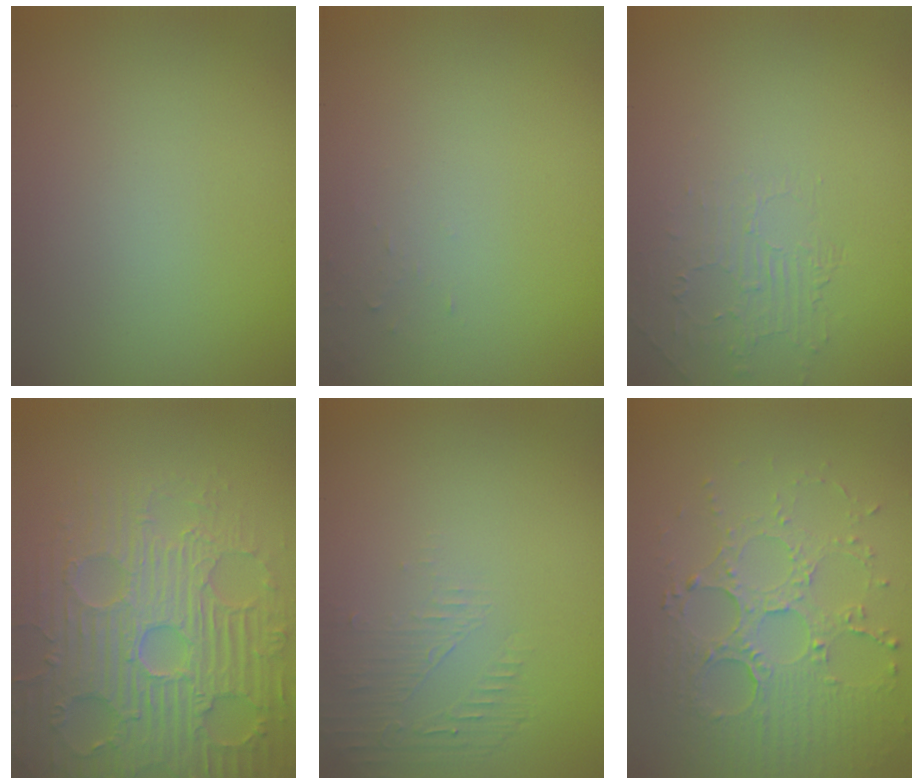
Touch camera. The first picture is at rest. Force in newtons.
{"total": 0.6, "press": 0.6, "slide": 0.1}
{"total": 1.9, "press": 0.3, "slide": 1.9}
{"total": 8.3, "press": 6.4, "slide": 5.2}
{"total": 1.6, "press": 0.4, "slide": 1.6}
{"total": 5.0, "press": 3.7, "slide": 3.4}